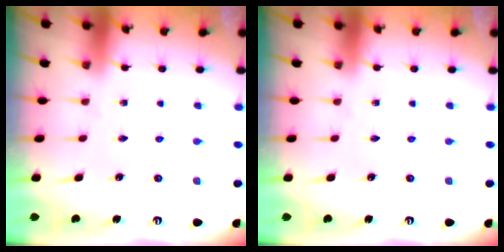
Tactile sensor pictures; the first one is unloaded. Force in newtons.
{"total": 0.0}